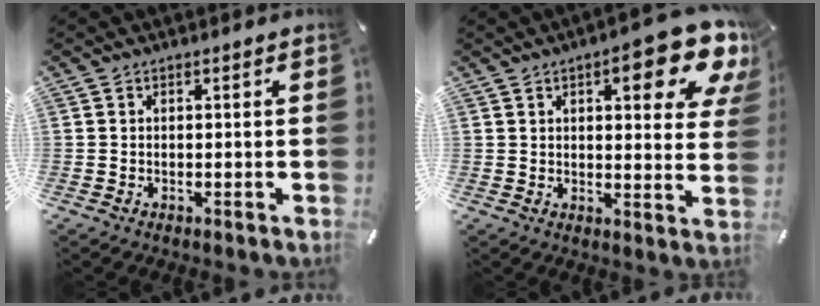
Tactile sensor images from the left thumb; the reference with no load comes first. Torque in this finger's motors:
{"motor_torque": [2.50, 2.51, 1.40, -1.36, 0.09]}